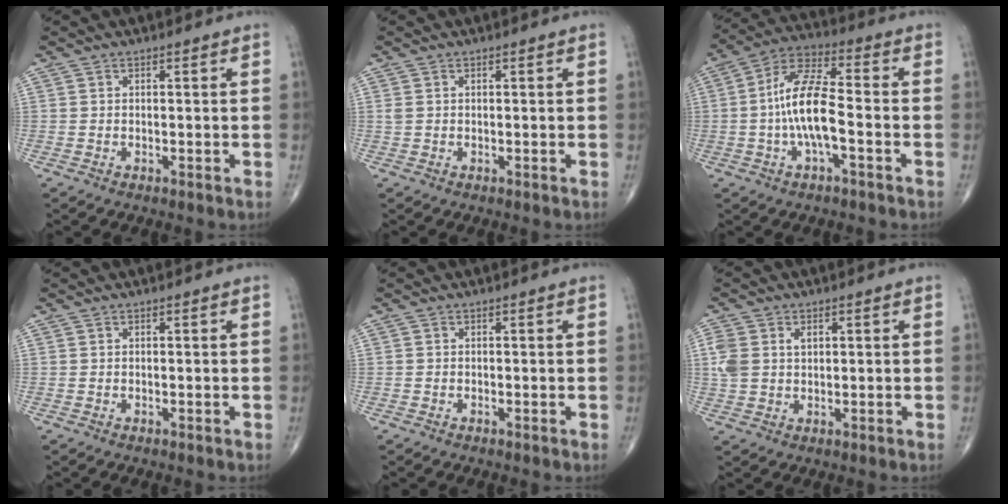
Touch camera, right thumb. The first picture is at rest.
{"total": 0.8, "force": [0.2, 0.5, 0.6], "torque": [-0.016, 0.009, 0.010]}
{"total": 12.0, "force": [-2.1, 4.1, 11.1], "torque": [-0.227, 0.037, -0.045]}
{"total": 0.0}
{"total": 0.0}
{"total": 5.5, "force": [1.2, 4.1, 3.5], "torque": [-0.078, 0.009, 0.029]}